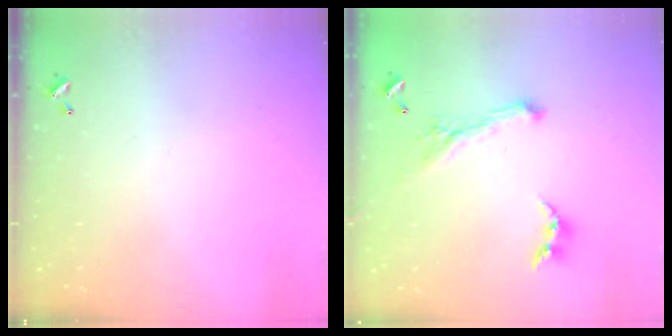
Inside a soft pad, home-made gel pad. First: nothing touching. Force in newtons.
{"total": 0.8, "press": 0.8, "slide": 0.2}